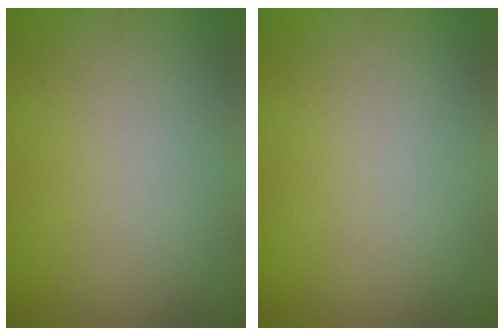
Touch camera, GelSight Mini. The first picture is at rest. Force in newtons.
{"total": 0.0}